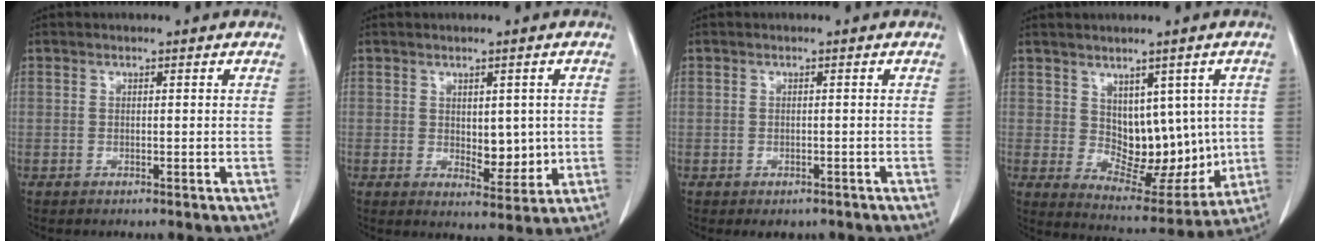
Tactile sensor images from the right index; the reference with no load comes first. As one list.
[{"total": 5.2, "force": [0.1, 2.7, 4.4], "torque": [-0.058, -0.007, 0.016]}, {"total": 2.3, "force": [-1.6, 1.6, 0.6], "torque": [-0.003, 0.002, -0.017]}, {"total": 10.7, "force": [1.3, 6.6, 8.4], "torque": [-0.099, 0.006, 0.046]}]